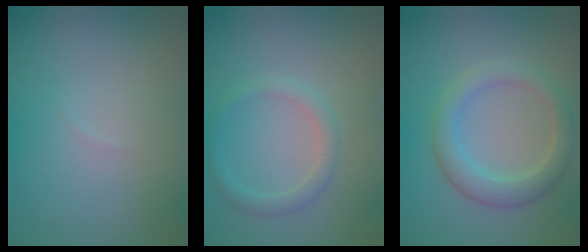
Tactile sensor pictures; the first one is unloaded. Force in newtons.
{"total": 1.9, "press": 1.9, "slide": 0.1}
{"total": 3.7, "press": 3.7, "slide": 0.3}